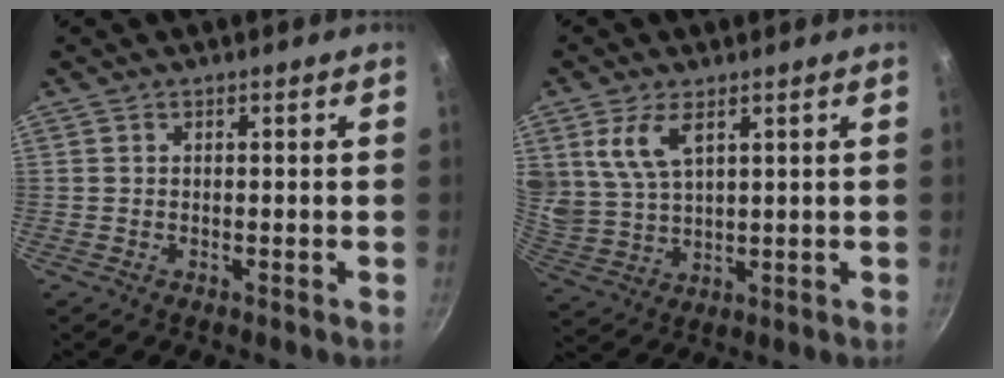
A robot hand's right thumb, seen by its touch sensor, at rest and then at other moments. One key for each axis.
{"total": 8.2, "fx": 3.9, "fy": 4.3, "fz": 5.8, "tx": -0.109, "ty": -0.020, "tz": 0.089}